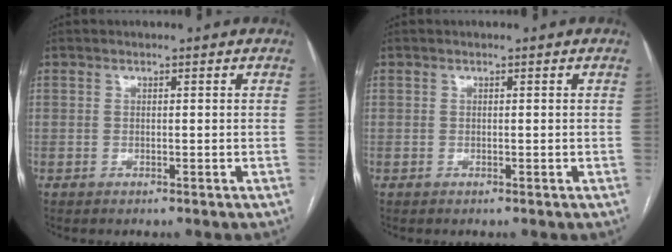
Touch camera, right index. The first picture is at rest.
{"total": 0.0}